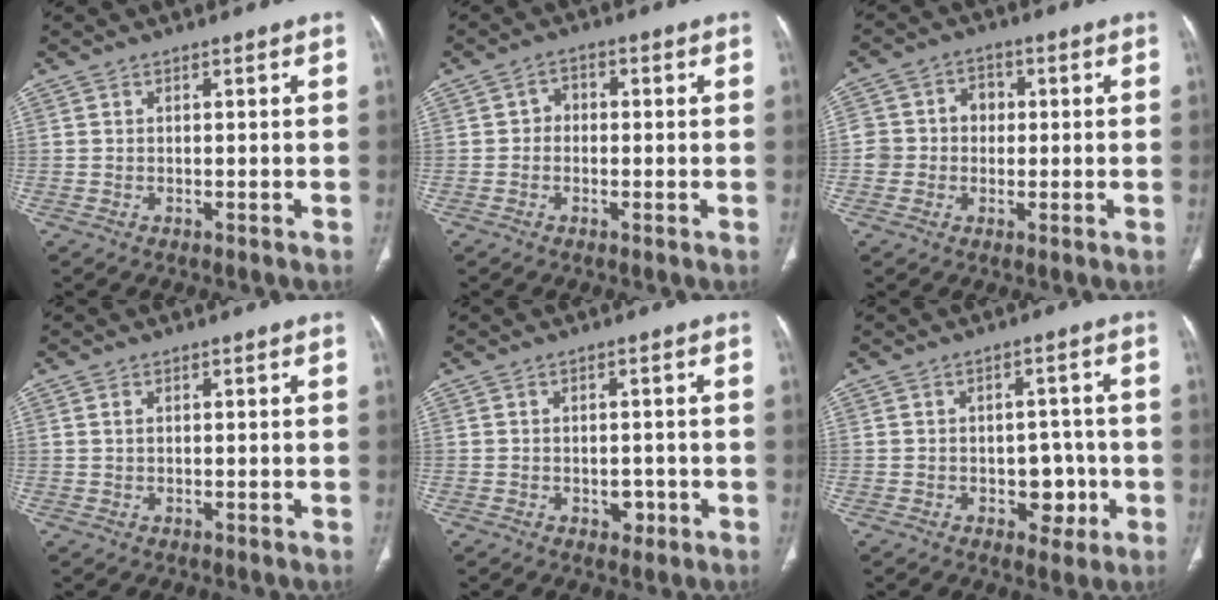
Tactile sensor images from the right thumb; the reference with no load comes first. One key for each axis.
{"total": 2.6, "fx": -0.3, "fy": 2.2, "fz": 1.3, "tx": -0.005, "ty": 0.012, "tz": -0.015}
{"total": 6.8, "fx": -0.1, "fy": 6.3, "fz": 2.4, "tx": -0.011, "ty": 0.024, "tz": -0.005}
{"total": 1.1, "fx": 0.4, "fy": 0.6, "fz": 0.8, "tx": -0.019, "ty": 0.003, "tz": 0.011}
{"total": 2.5, "fx": -0.9, "fy": 1.9, "fz": 1.4, "tx": -0.006, "ty": 0.004, "tz": -0.009}
{"total": 5.9, "fx": -1.7, "fy": 4.1, "fz": 3.8, "tx": -0.016, "ty": 0.014, "tz": -0.018}